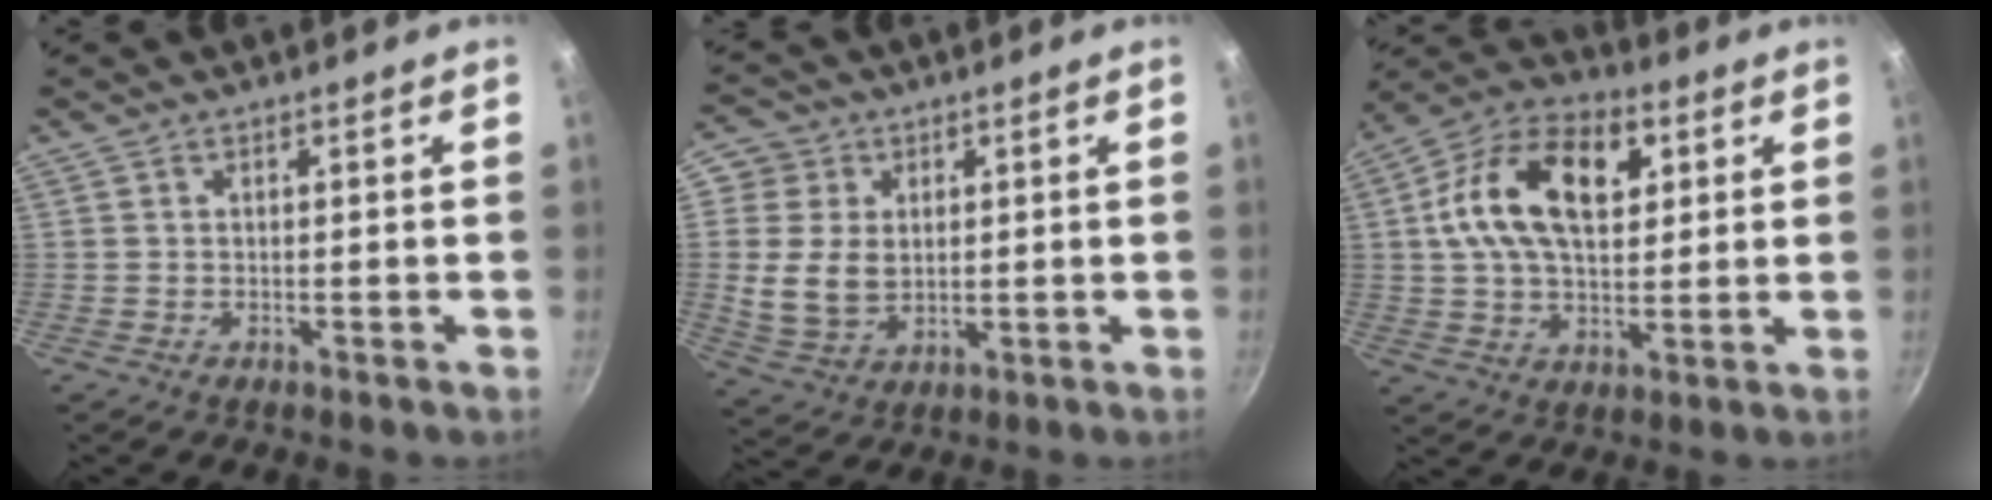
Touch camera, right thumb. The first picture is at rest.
{"total": 9.8, "force": [1.4, 8.2, 5.2], "torque": [-0.067, -0.018, 0.028]}
{"total": 18.6, "force": [4.9, 11.4, 13.8], "torque": [-0.214, 0.011, 0.070]}